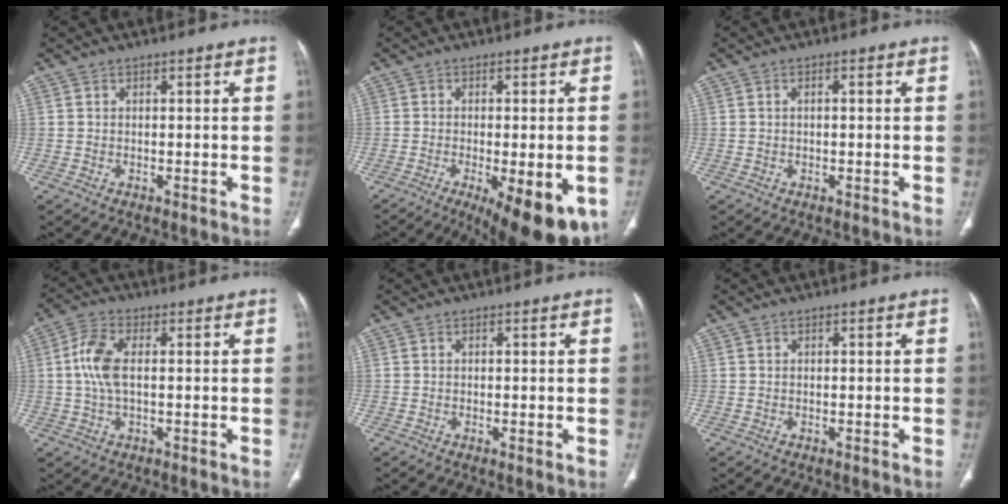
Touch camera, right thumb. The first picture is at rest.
{"total": 17.1, "force": [-7.6, 5.9, 14.1], "torque": [-0.156, -0.013, -0.097]}
{"total": 0.8, "force": [0.1, 0.3, 0.8], "torque": [-0.019, 0.004, 0.002]}
{"total": 7.3, "force": [0.6, 3.5, 6.3], "torque": [-0.151, 0.014, 0.010]}
{"total": 0.7, "force": [-0.1, 0.1, 0.7], "torque": [-0.016, -0.004, -0.001]}
{"total": 0.0}